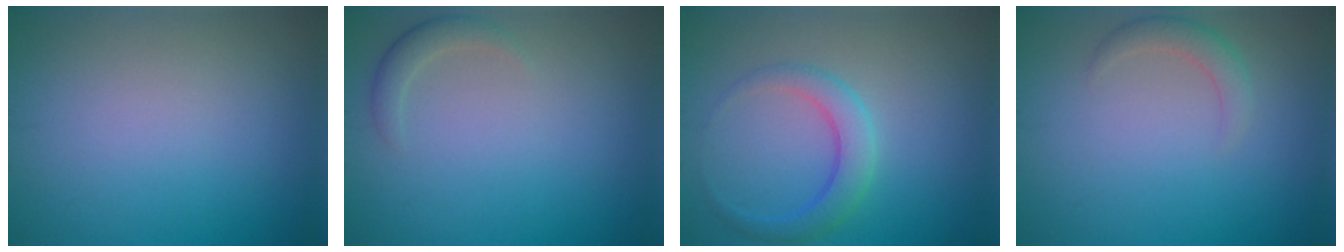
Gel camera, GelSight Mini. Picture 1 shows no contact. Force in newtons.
{"total": 1.6, "press": 1.6, "slide": 0.1}
{"total": 3.0, "press": 3.0, "slide": 0.1}
{"total": 1.9, "press": 1.9, "slide": 0.0}